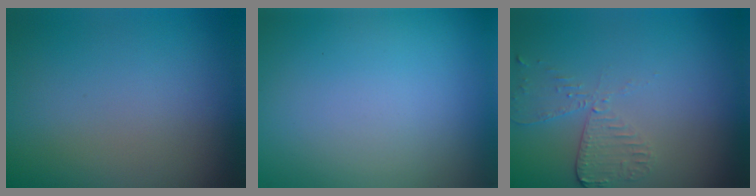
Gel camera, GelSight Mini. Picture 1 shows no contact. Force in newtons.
{"total": 0.0}
{"total": 2.6, "press": 2.3, "slide": 1.2}